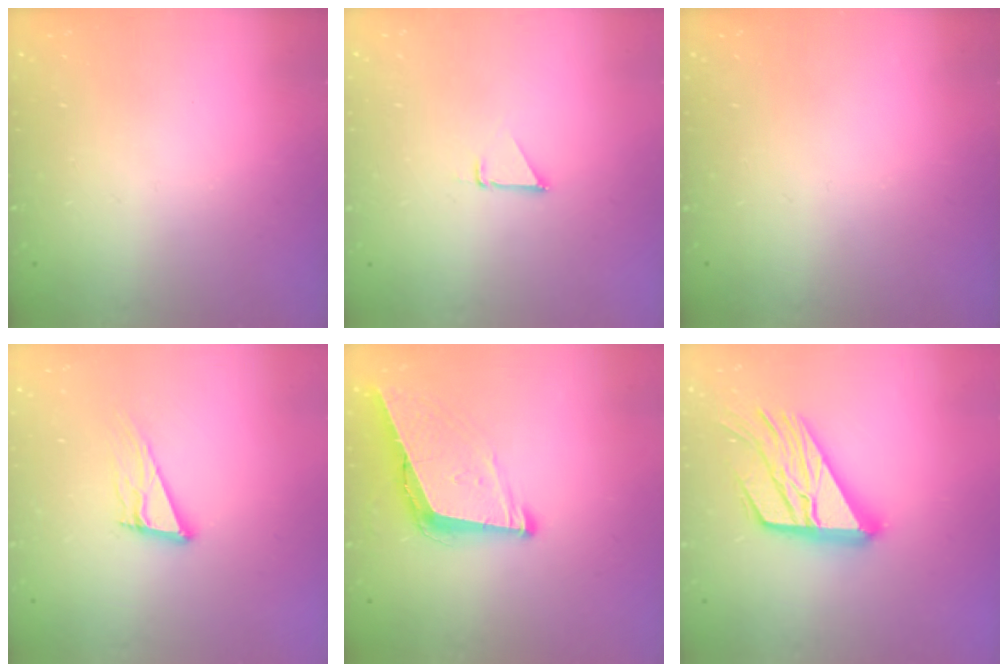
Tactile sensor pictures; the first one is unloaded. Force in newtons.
{"total": 1.5, "press": 1.5, "slide": 0.0}
{"total": 0.0}
{"total": 12.4, "press": 11.9, "slide": 3.3}
{"total": 9.2, "press": 8.7, "slide": 2.9}
{"total": 20.1, "press": 20.0, "slide": 2.1}